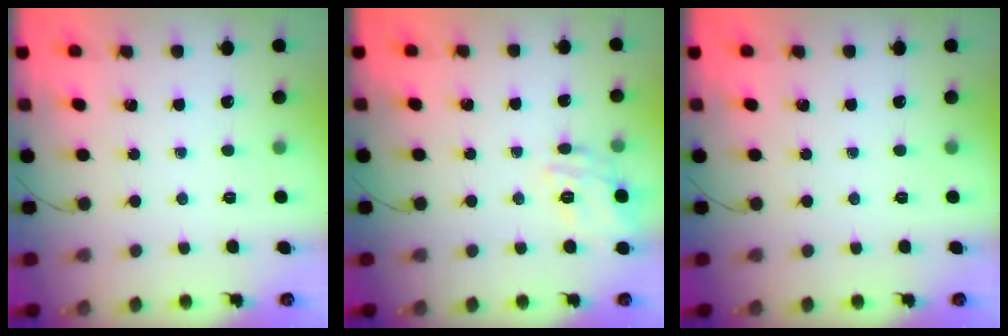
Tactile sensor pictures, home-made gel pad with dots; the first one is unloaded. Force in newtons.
{"total": 12.4, "press": 12.4, "slide": 0.9}
{"total": 0.0}